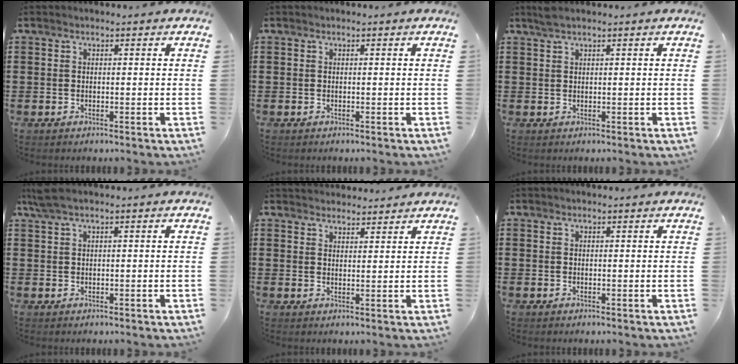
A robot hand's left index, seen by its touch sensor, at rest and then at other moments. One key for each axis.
{"total": 0.0}
{"total": 1.7, "fx": 1.2, "fy": 0.2, "fz": 1.1, "tx": -0.024, "ty": 0.001, "tz": 0.022}
{"total": 2.4, "fx": 1.5, "fy": 0.1, "fz": 1.9, "tx": -0.038, "ty": -0.001, "tz": 0.029}
{"total": 2.6, "fx": 2.6, "fy": 0.4, "fz": -0.4, "tx": -0.001, "ty": -0.006, "tz": 0.049}
{"total": 0.5, "fx": 0.4, "fy": 0.0, "fz": 0.3, "tx": -0.007, "ty": 0.001, "tz": 0.009}